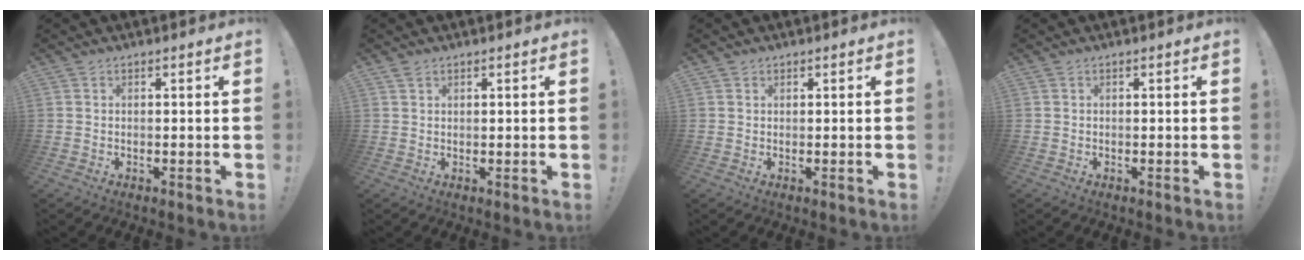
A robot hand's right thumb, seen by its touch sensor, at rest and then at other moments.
{"total": 1.3, "force": [0.9, 0.6, 0.5], "torque": [-0.005, -0.002, 0.017]}
{"total": 0.8, "force": [0.5, 0.6, 0.0], "torque": [0.004, -0.001, 0.009]}
{"total": 0.0}